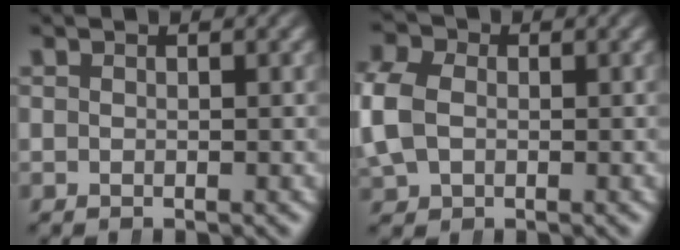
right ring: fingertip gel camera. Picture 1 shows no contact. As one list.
[{"total": 4.5, "force": [0.2, 4.0, 2.0], "torque": [-0.072, -0.010, 0.012]}]